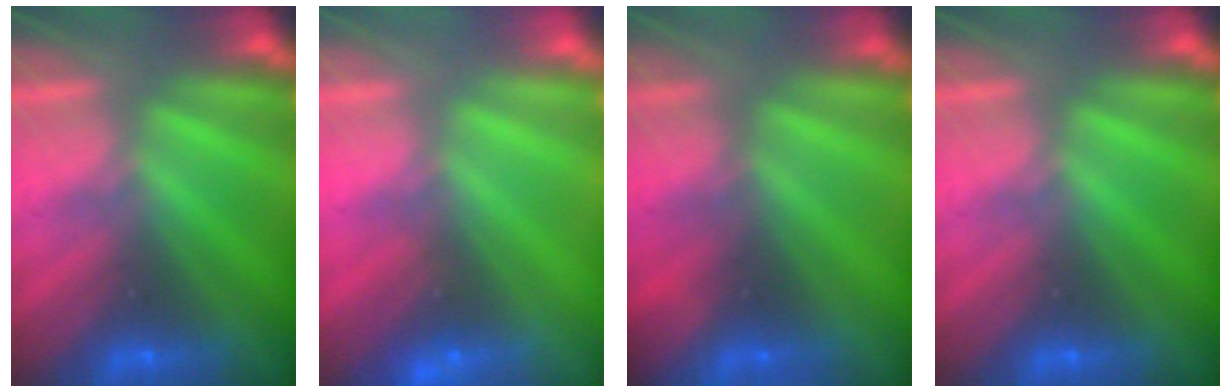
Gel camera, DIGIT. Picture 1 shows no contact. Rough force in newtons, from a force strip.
{"total": 2.3}
{"total": 6.7}
{"total": 0.0}